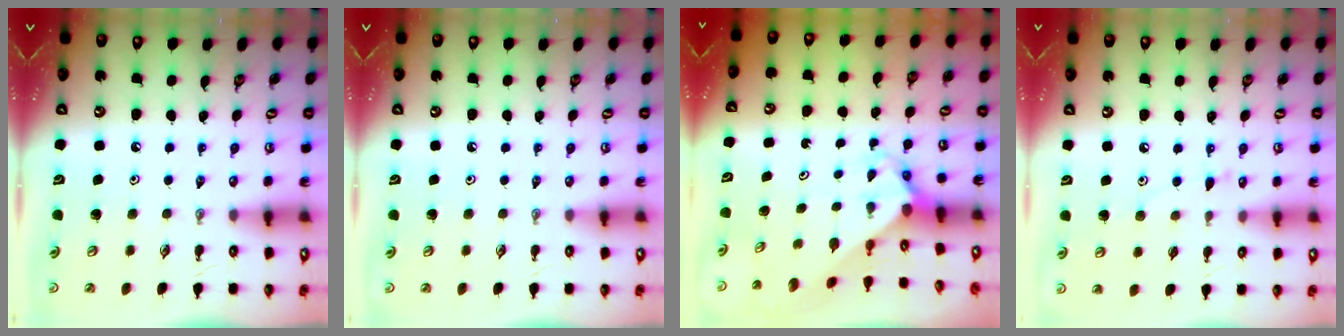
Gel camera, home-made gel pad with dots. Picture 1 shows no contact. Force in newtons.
{"total": 0.0}
{"total": 3.4, "press": 3.4, "slide": 0.3}
{"total": 7.0, "press": 6.9, "slide": 0.7}